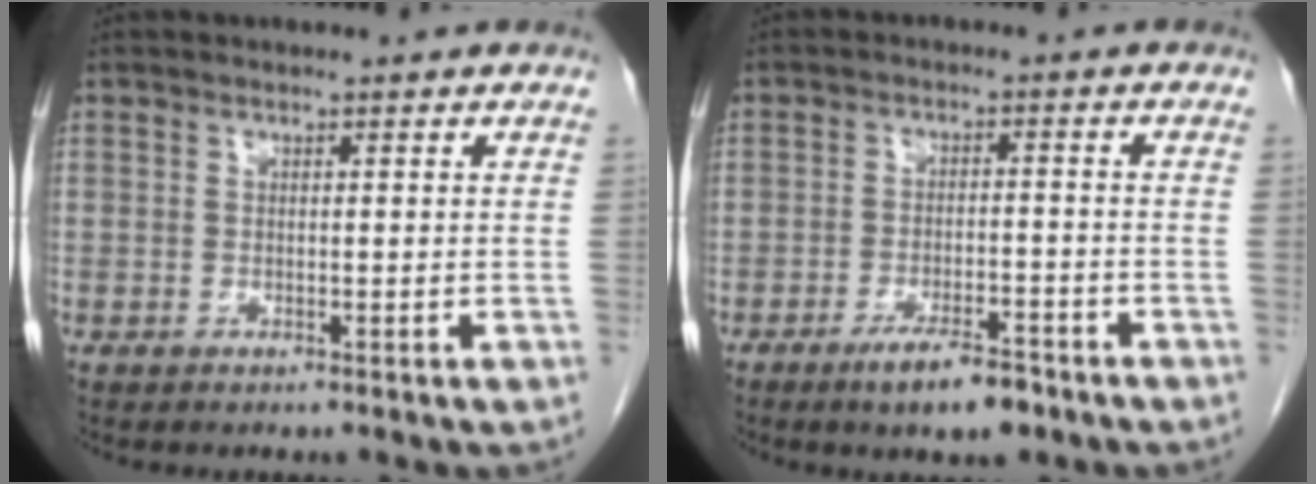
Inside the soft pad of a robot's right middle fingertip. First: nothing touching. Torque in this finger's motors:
{"motor_torque": [1.28, -0.86, 0.41, 0.09]}